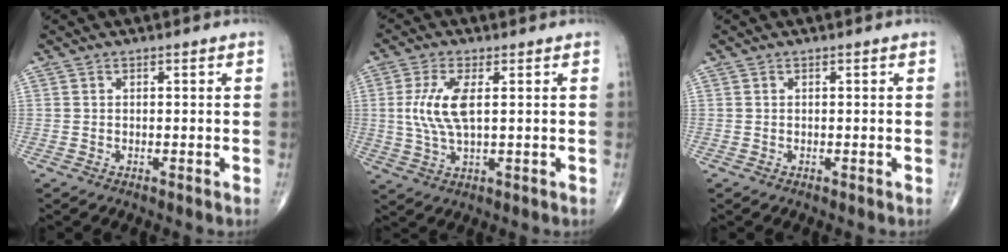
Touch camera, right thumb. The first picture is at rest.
{"total": 8.1, "force": [1.2, 3.0, 7.4], "torque": [-0.171, -0.004, 0.026]}
{"total": 0.0}